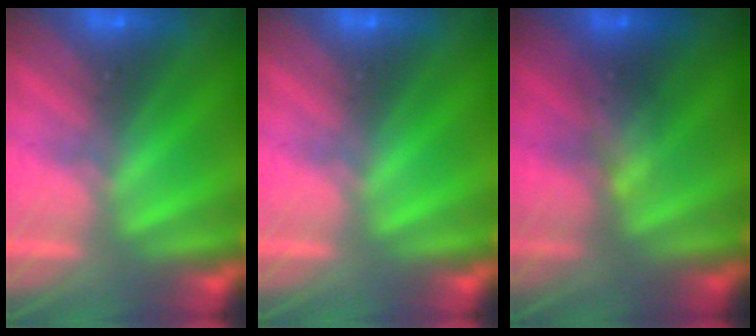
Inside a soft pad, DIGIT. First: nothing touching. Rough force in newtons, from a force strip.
{"total": 0.0}
{"total": 2.3}